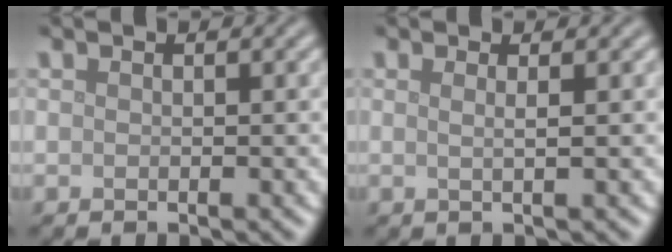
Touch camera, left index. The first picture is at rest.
{"total": 1.9, "force": [0.7, 0.8, 1.6], "torque": [-0.012, 0.000, -0.015]}